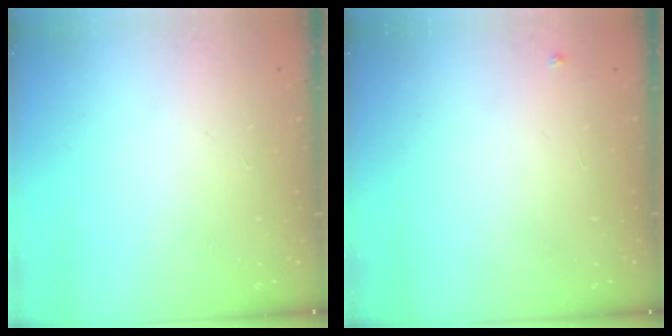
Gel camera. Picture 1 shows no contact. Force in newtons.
{"total": 3.0, "press": 3.0, "slide": 0.5}